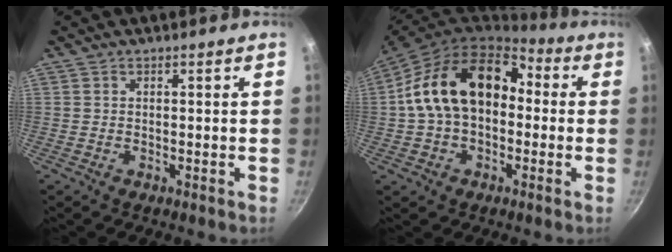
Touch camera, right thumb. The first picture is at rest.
{"total": 17.7, "force": [0.8, 12.4, 12.6], "torque": [-0.188, 0.052, 0.003]}